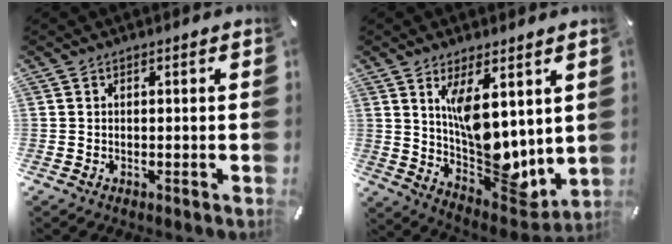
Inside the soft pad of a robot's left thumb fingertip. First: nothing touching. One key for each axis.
{"total": 12.9, "fx": 4.1, "fy": 6.8, "fz": 10.2, "tx": -0.154, "ty": -0.056, "tz": 0.082}